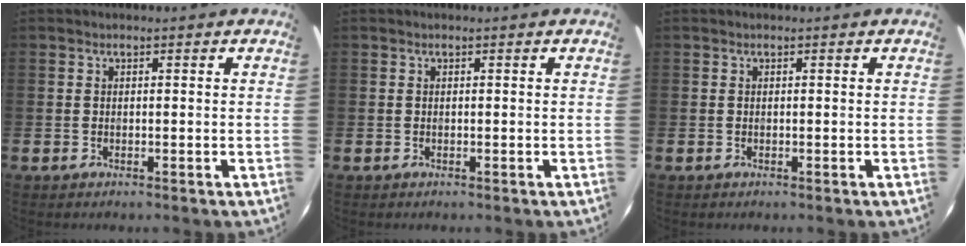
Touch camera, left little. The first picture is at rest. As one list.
[{"total": 0.0}, {"total": 0.0}]